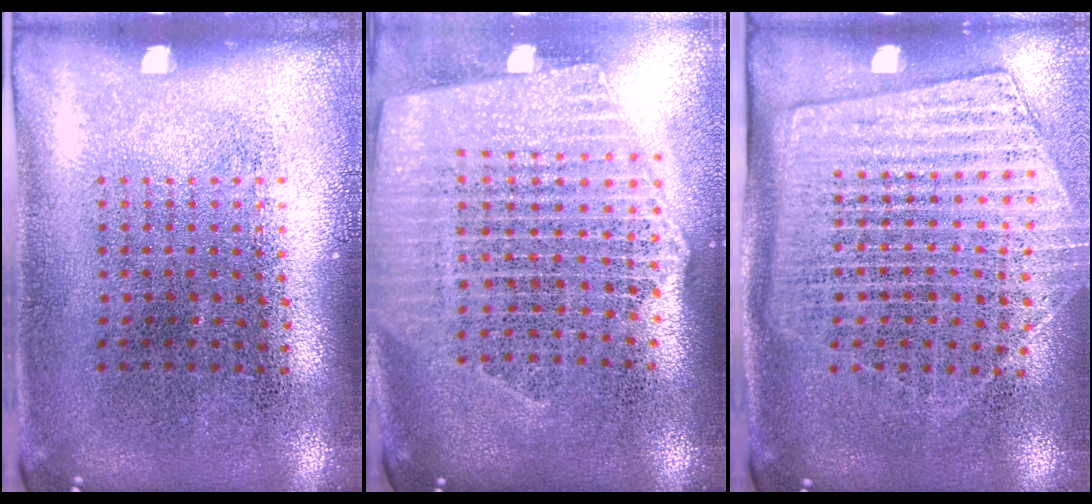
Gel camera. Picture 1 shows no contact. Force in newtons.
{"total": 2.5, "press": 2.1, "slide": 1.3}
{"total": 1.7, "press": 1.5, "slide": 0.8}